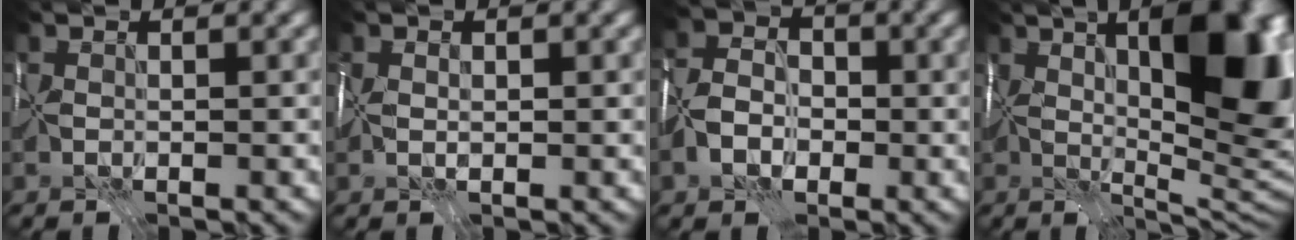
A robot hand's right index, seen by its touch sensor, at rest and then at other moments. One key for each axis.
{"total": 2.3, "fx": 0.2, "fy": 1.5, "fz": 1.7, "tx": -0.036, "ty": 0.000, "tz": 0.002}
{"total": 5.0, "fx": -1.9, "fy": 3.8, "fz": 2.7, "tx": -0.058, "ty": 0.001, "tz": -0.048}
{"total": 16.7, "fx": 4.2, "fy": 6.8, "fz": 14.7, "tx": -0.173, "ty": 0.018, "tz": 0.064}